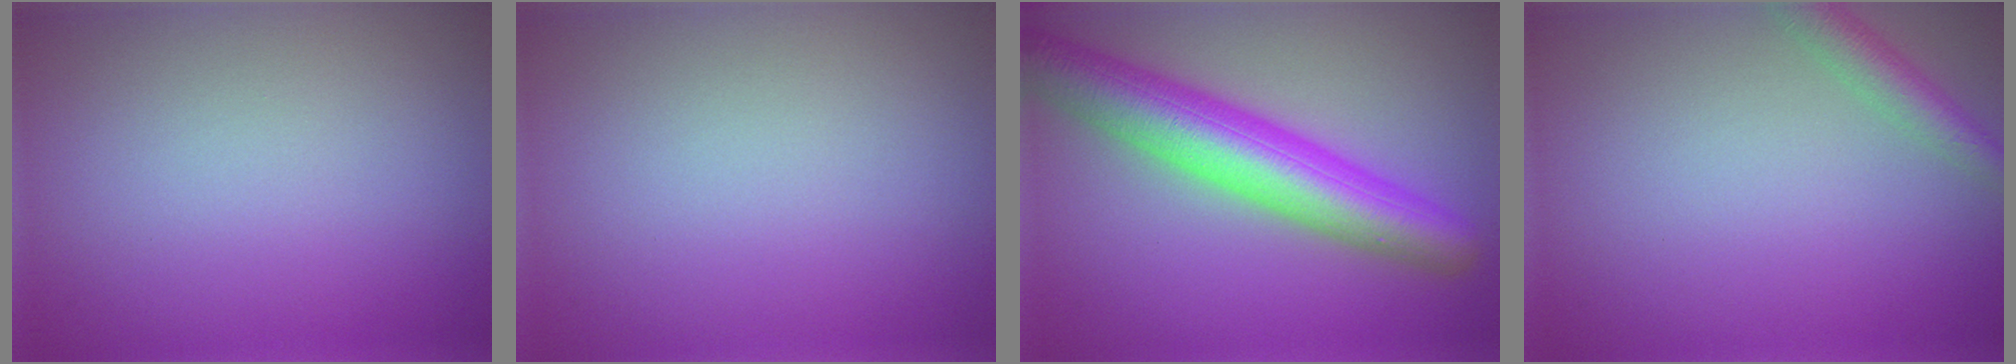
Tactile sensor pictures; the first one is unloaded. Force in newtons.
{"total": 0.0}
{"total": 8.7, "press": 8.7, "slide": 0.3}
{"total": 2.6, "press": 2.6, "slide": 0.2}